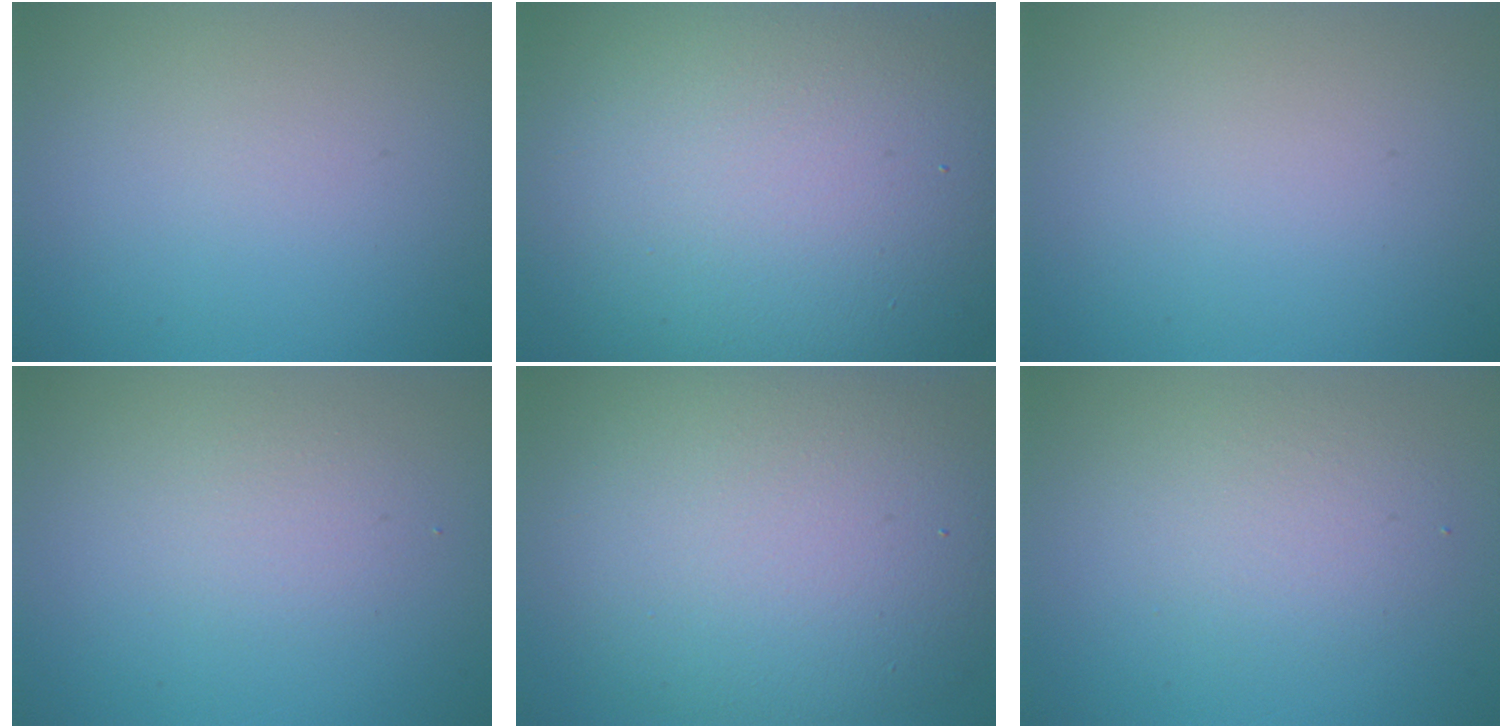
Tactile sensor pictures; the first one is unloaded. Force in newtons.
{"total": 20.2, "press": 20.2, "slide": 1.0}
{"total": 0.0}
{"total": 1.7, "press": 1.7, "slide": 0.1}
{"total": 12.5, "press": 12.4, "slide": 0.9}
{"total": 2.7, "press": 2.7, "slide": 0.1}